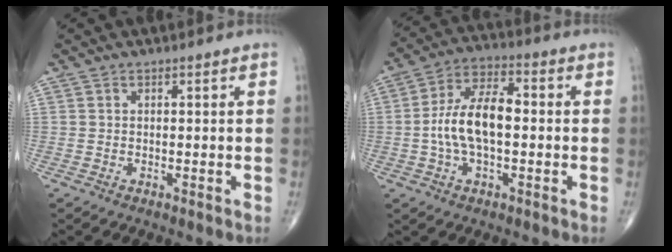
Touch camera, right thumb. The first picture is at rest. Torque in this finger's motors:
{"motor_torque": [1.82, 1.89, 0.72, -0.57, 0.29]}